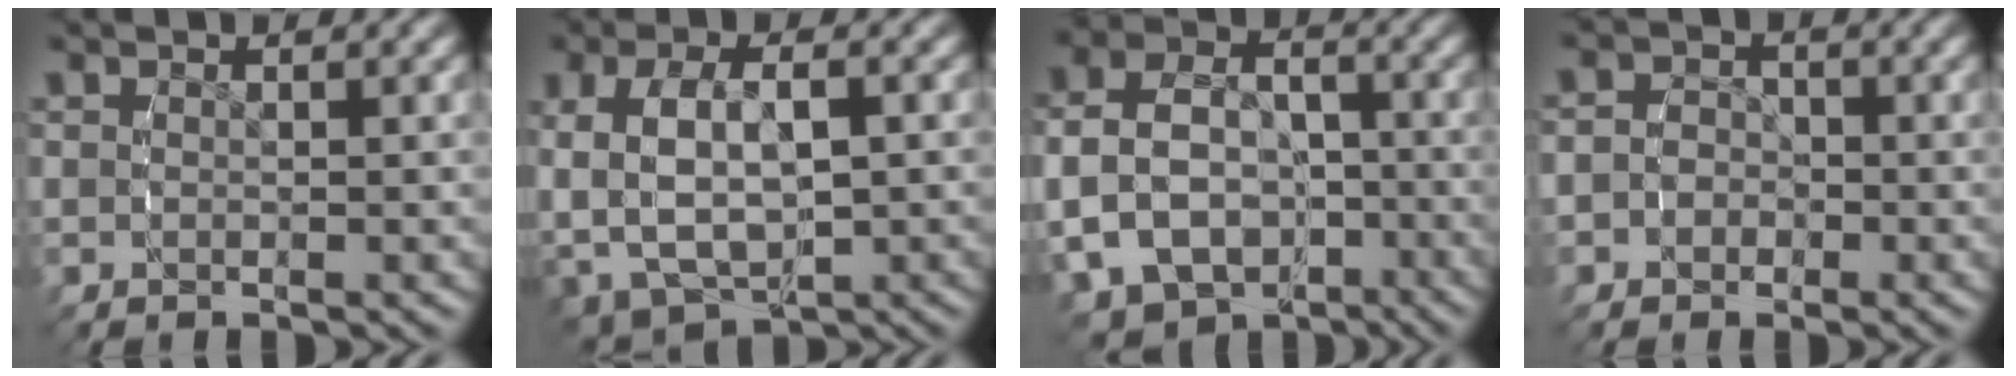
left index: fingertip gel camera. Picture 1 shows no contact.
{"total": 8.8, "force": [-0.7, 6.5, 5.9], "torque": [-0.140, -0.029, 0.003]}
{"total": 11.8, "force": [-4.5, 9.6, 5.2], "torque": [-0.116, -0.058, -0.065]}
{"total": 3.0, "force": [-1.2, 2.7, 0.6], "torque": [-0.014, -0.013, -0.024]}